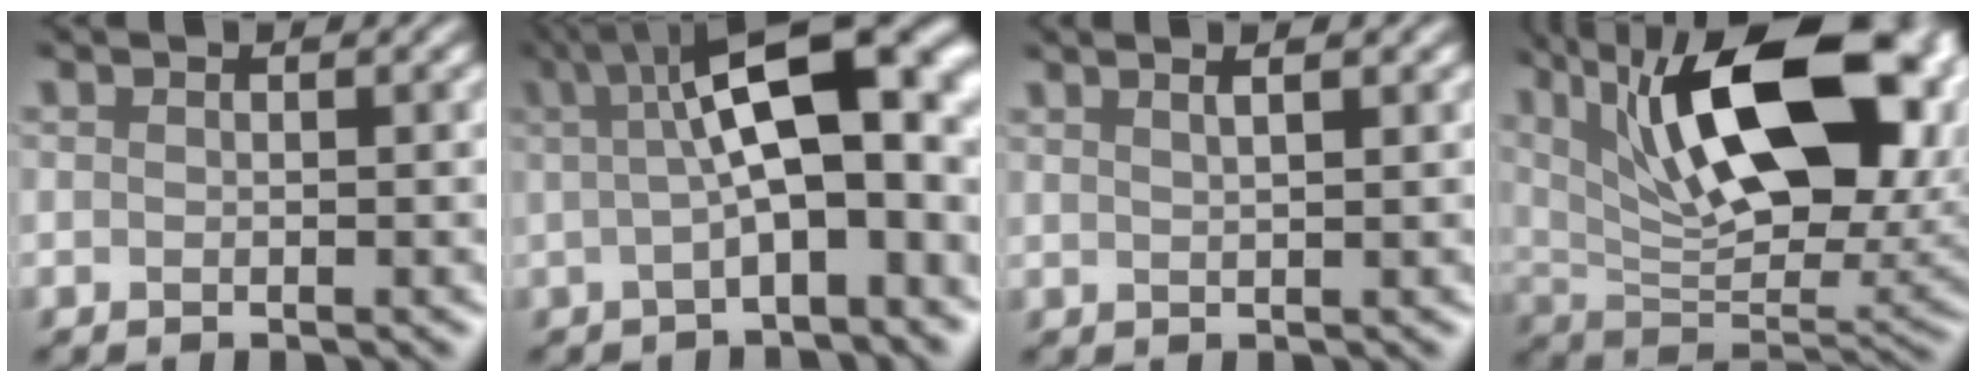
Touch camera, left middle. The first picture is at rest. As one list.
[{"total": 11.6, "force": [2.4, 3.4, 10.9], "torque": [-0.150, 0.025, 0.033]}, {"total": 2.6, "force": [1.8, 1.1, 1.5], "torque": [0.011, 0.017, -0.004]}, {"total": 15.3, "force": [6.7, 6.5, 12.1], "torque": [-0.197, 0.006, 0.102]}]